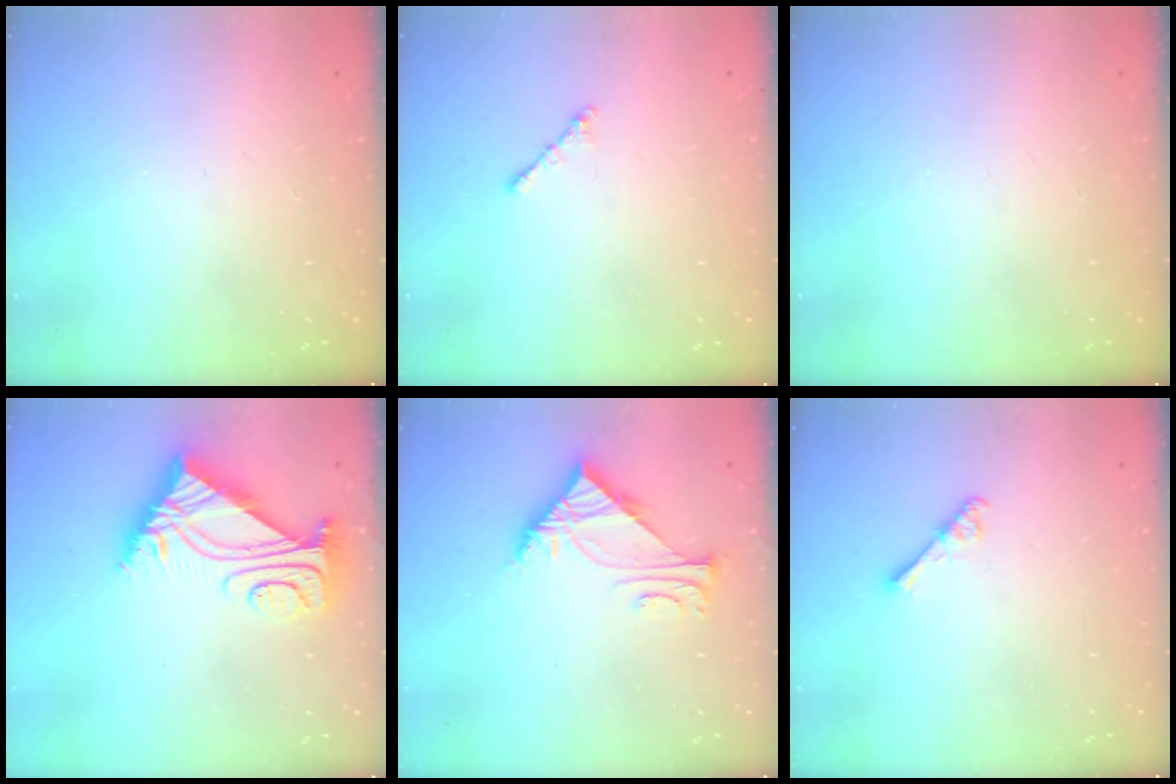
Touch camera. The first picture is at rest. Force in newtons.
{"total": 1.8, "press": 1.7, "slide": 0.6}
{"total": 0.0}
{"total": 8.4, "press": 8.3, "slide": 0.8}
{"total": 7.0, "press": 7.0, "slide": 0.4}
{"total": 4.0, "press": 4.0, "slide": 0.5}